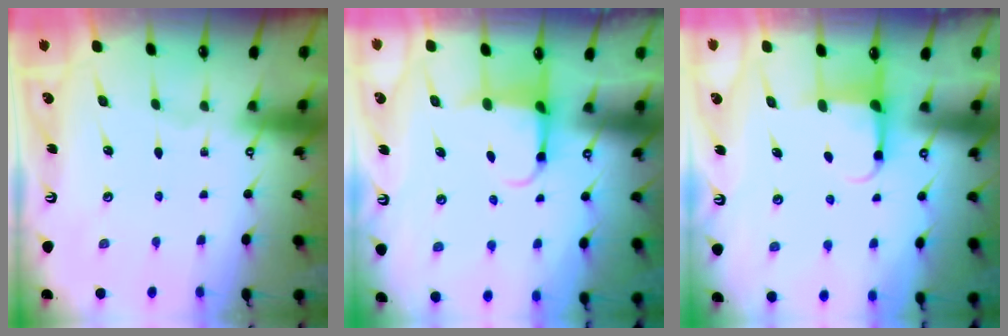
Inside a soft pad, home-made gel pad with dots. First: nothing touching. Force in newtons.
{"total": 3.8, "press": 3.7, "slide": 0.9}
{"total": 4.6, "press": 4.6, "slide": 0.3}